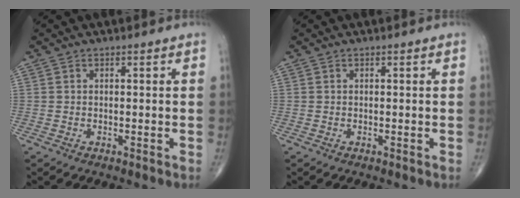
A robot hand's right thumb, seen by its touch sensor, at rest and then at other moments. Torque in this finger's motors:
{"motor_torque": [-0.03, -0.03, 0.03, 0.06, 0.00]}